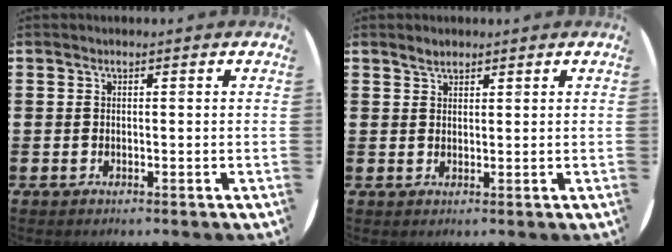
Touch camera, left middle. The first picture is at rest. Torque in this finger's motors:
{"motor_torque": [0.05, -0.04, 0.01, 0.00]}